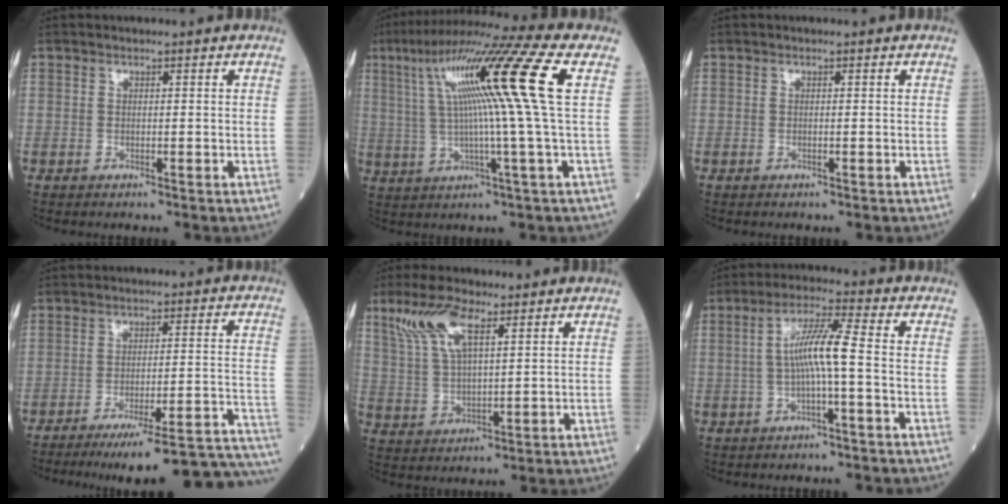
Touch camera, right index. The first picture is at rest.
{"total": 16.4, "force": [4.5, -2.4, 15.6], "torque": [-0.260, 0.031, 0.071]}
{"total": 0.0}
{"total": 22.4, "force": [-20.4, -0.8, 9.1], "torque": [-0.041, 0.000, -0.263]}
{"total": 8.7, "force": [5.0, 2.3, 6.8], "torque": [-0.153, 0.014, 0.108]}
{"total": 6.8, "force": [-0.5, -0.2, 6.8], "torque": [-0.132, 0.013, -0.009]}